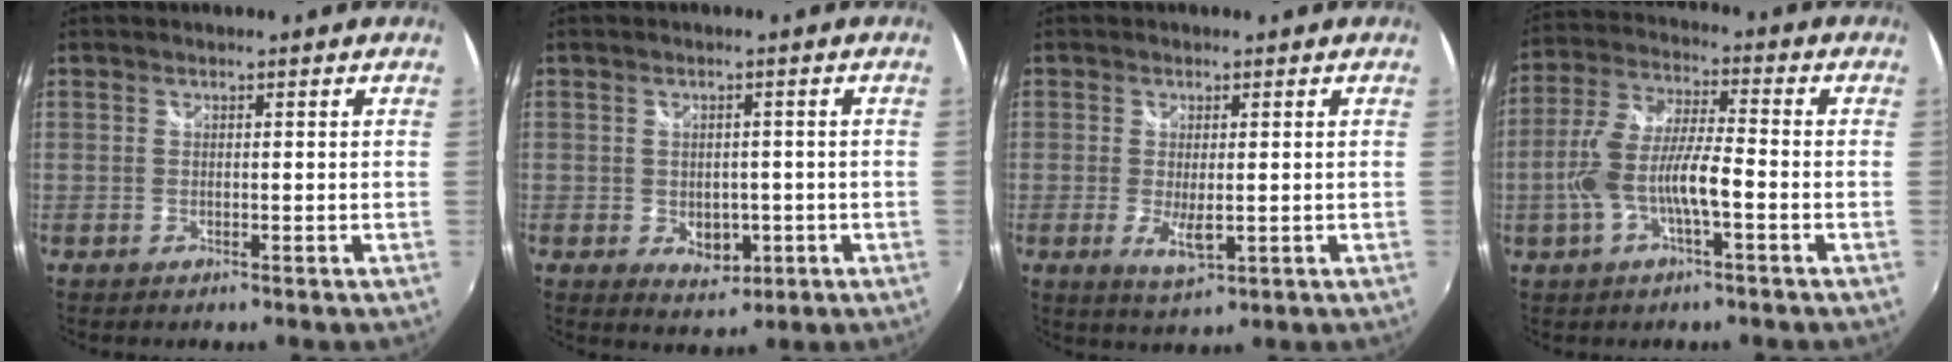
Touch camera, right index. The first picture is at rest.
{"total": 4.7, "force": [-1.3, 3.8, 2.5], "torque": [-0.044, -0.001, -0.008]}
{"total": 4.5, "force": [-0.7, 1.5, 4.2], "torque": [-0.079, -0.014, -0.009]}
{"total": 10.7, "force": [-3.1, 2.6, 9.9], "torque": [-0.209, 0.002, -0.056]}